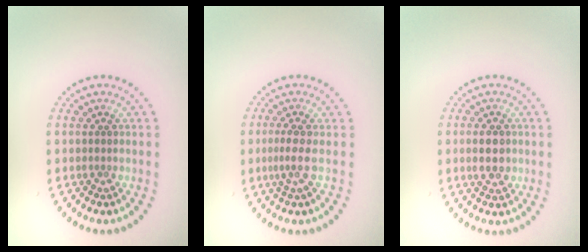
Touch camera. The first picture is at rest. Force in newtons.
{"total": 2.1, "press": 1.4, "slide": 1.5}
{"total": 2.8, "press": 2.8, "slide": 0.1}